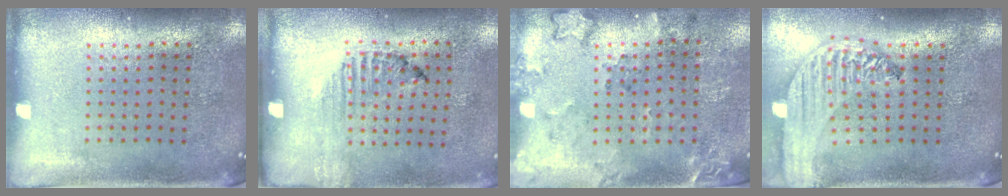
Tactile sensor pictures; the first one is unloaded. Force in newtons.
{"total": 1.3, "press": 1.1, "slide": 0.6}
{"total": 1.9, "press": 1.5, "slide": 1.2}
{"total": 3.1, "press": 2.4, "slide": 1.9}